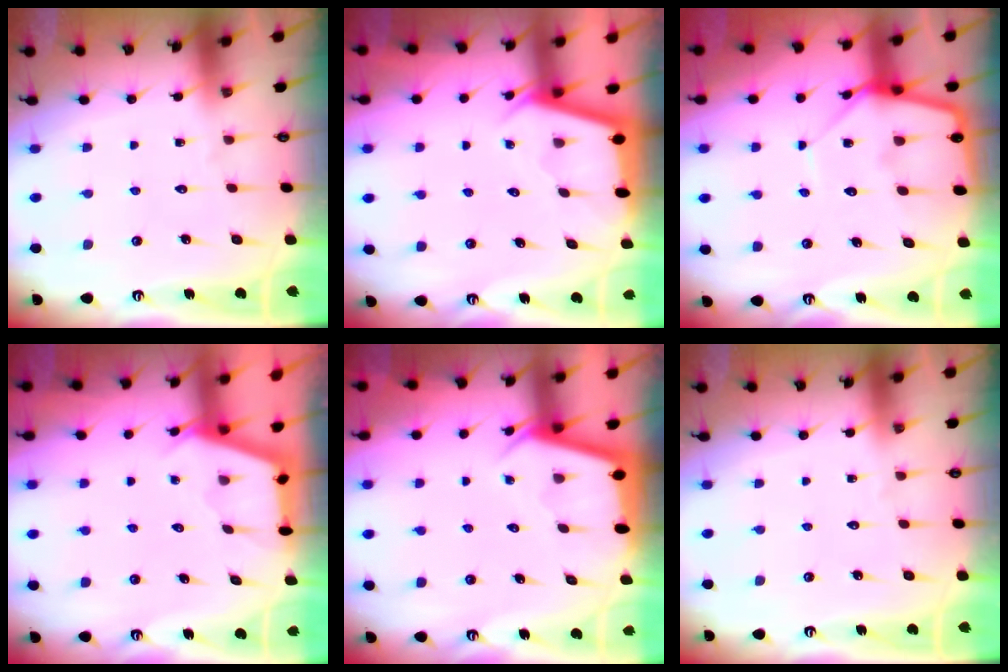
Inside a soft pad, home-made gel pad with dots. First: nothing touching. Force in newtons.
{"total": 2.4, "press": 2.4, "slide": 0.2}
{"total": 9.2, "press": 9.2, "slide": 0.7}
{"total": 2.8, "press": 2.8, "slide": 0.3}
{"total": 2.9, "press": 2.8, "slide": 0.3}
{"total": 0.0}